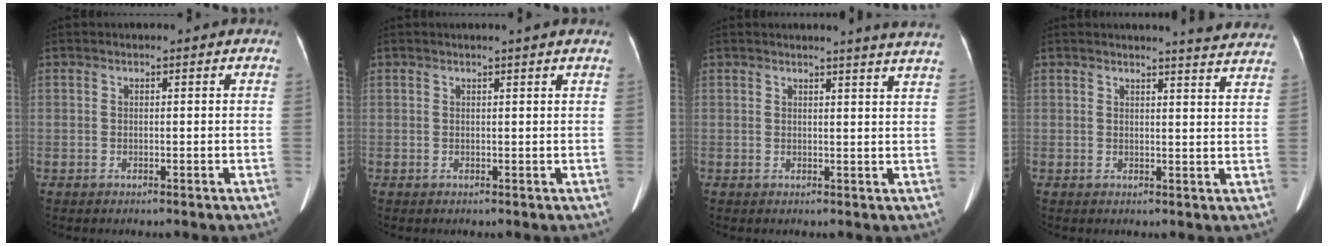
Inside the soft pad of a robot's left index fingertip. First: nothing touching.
{"total": 1.4, "force": [1.2, -0.4, 0.7], "torque": [-0.018, -0.002, 0.020]}
{"total": 7.9, "force": [7.2, -1.1, 2.9], "torque": [-0.031, -0.026, 0.059]}
{"total": 9.3, "force": [9.1, -0.5, 2.1], "torque": [-0.021, -0.042, 0.080]}